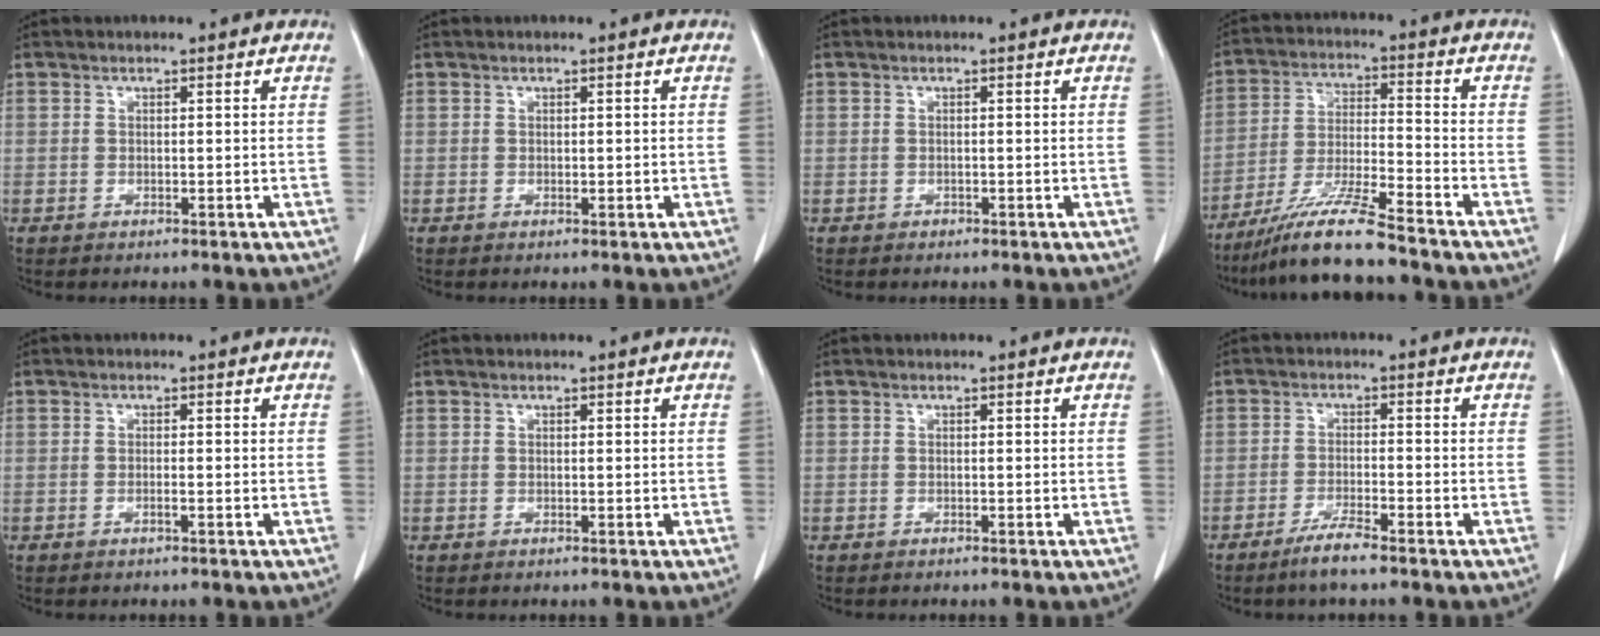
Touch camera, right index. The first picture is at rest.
{"total": 0.6, "force": [0.0, 0.3, 0.5], "torque": [-0.006, -0.001, 0.003]}
{"total": 0.0}
{"total": 11.2, "force": [-9.1, -0.4, 6.5], "torque": [-0.125, -0.023, -0.169]}
{"total": 0.7, "force": [-0.3, 0.0, 0.7], "torque": [-0.014, 0.000, -0.005]}
{"total": 0.0}
{"total": 0.0}
{"total": 3.8, "force": [-2.9, -0.1, 2.5], "torque": [-0.051, -0.007, -0.057]}